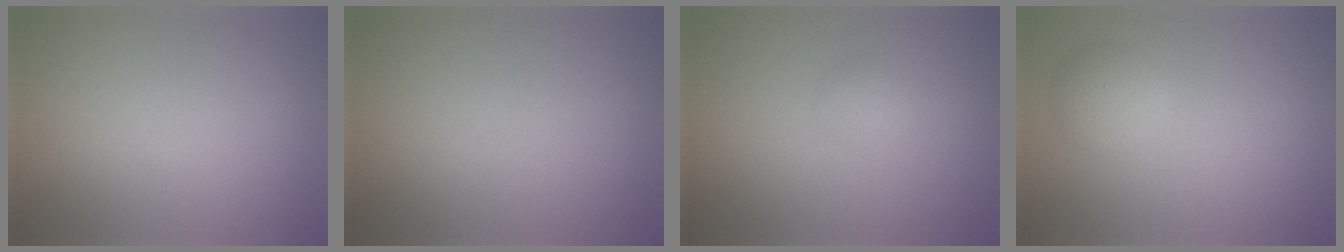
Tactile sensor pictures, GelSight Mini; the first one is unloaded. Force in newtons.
{"total": 0.0}
{"total": 1.1, "press": 1.1, "slide": 0.0}
{"total": 2.3, "press": 2.3, "slide": 0.1}